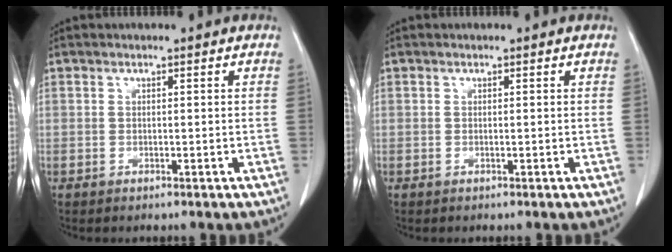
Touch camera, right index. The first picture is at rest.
{"total": 0.0}